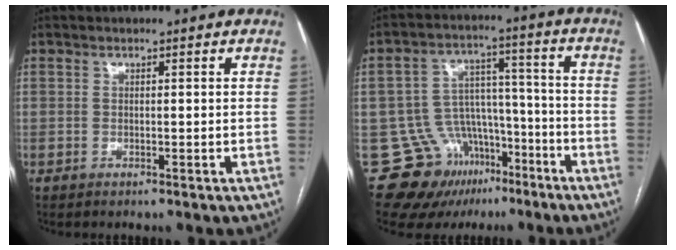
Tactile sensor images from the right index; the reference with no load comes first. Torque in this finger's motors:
{"motor_torque": [-0.13, -0.07, -0.64, -0.21]}